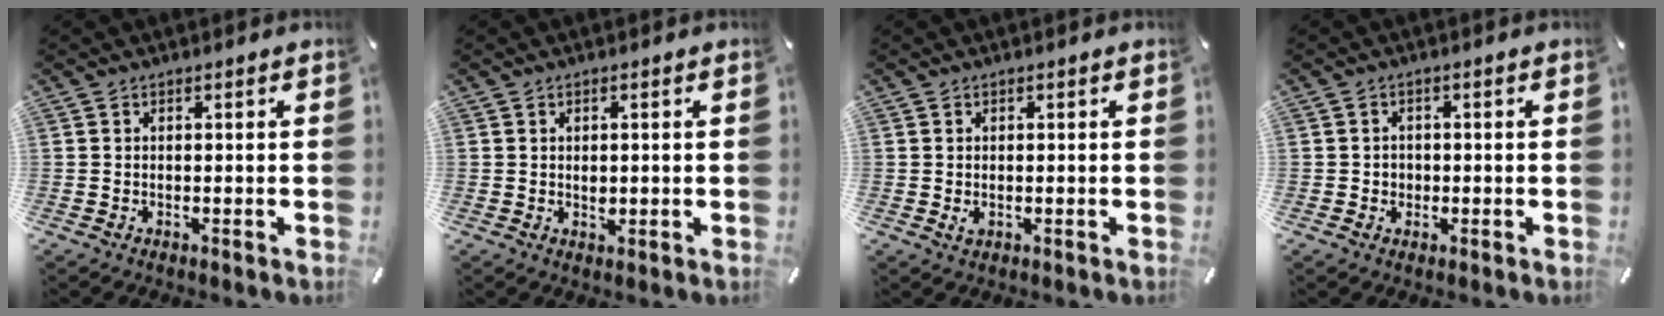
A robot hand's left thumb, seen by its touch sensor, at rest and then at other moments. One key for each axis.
{"total": 1.6, "fx": 0.2, "fy": 1.1, "fz": 1.1, "tx": -0.024, "ty": 0.004, "tz": 0.002}
{"total": 0.9, "fx": 0.0, "fy": 0.8, "fz": 0.4, "tx": -0.009, "ty": 0.003, "tz": 0.000}
{"total": 1.9, "fx": -0.2, "fy": 1.9, "fz": 0.1, "tx": -0.005, "ty": 0.007, "tz": -0.007}